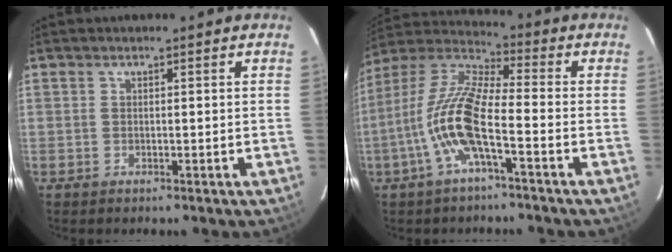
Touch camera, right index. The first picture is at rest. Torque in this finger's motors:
{"motor_torque": [1.84, -0.30, 1.05, 0.16]}